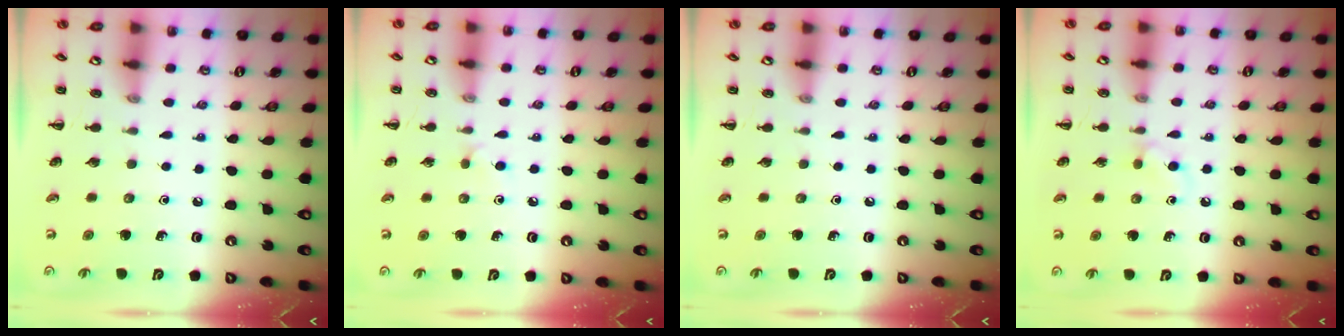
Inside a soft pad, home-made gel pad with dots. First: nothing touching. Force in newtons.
{"total": 3.9, "press": 3.7, "slide": 1.3}
{"total": 0.0}
{"total": 2.9, "press": 2.6, "slide": 1.3}